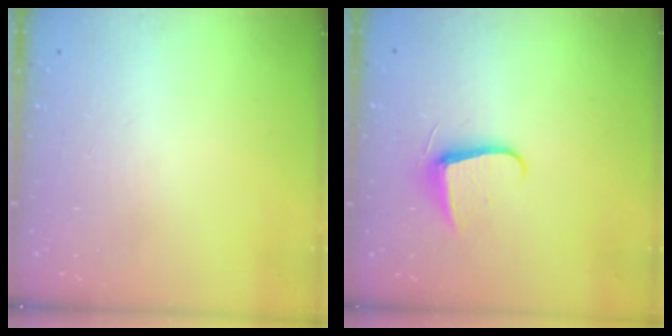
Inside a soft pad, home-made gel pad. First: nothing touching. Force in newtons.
{"total": 7.8, "press": 7.7, "slide": 0.4}